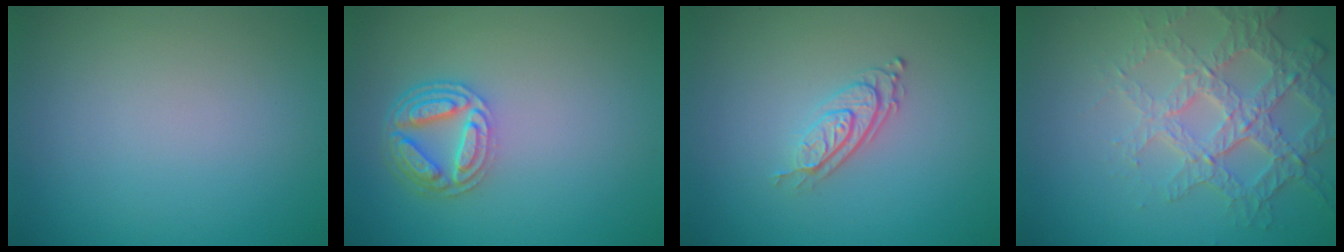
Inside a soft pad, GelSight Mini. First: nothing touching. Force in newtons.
{"total": 4.3, "press": 3.4, "slide": 2.7}
{"total": 2.7, "press": 2.0, "slide": 1.9}
{"total": 4.5, "press": 4.1, "slide": 1.8}